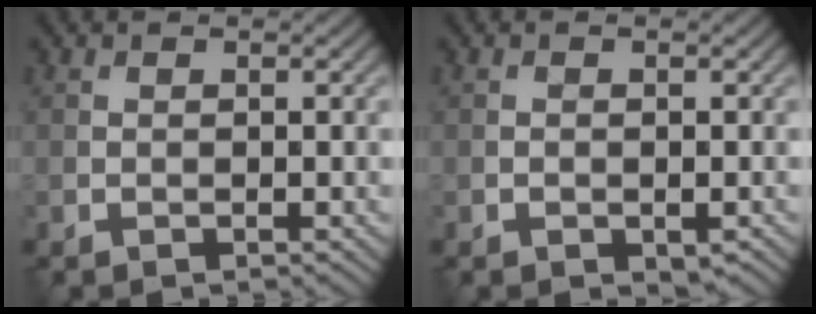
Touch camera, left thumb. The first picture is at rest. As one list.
[{"total": 1.5, "force": [-0.8, 0.7, 1.0], "torque": [-0.014, -0.002, -0.010]}]